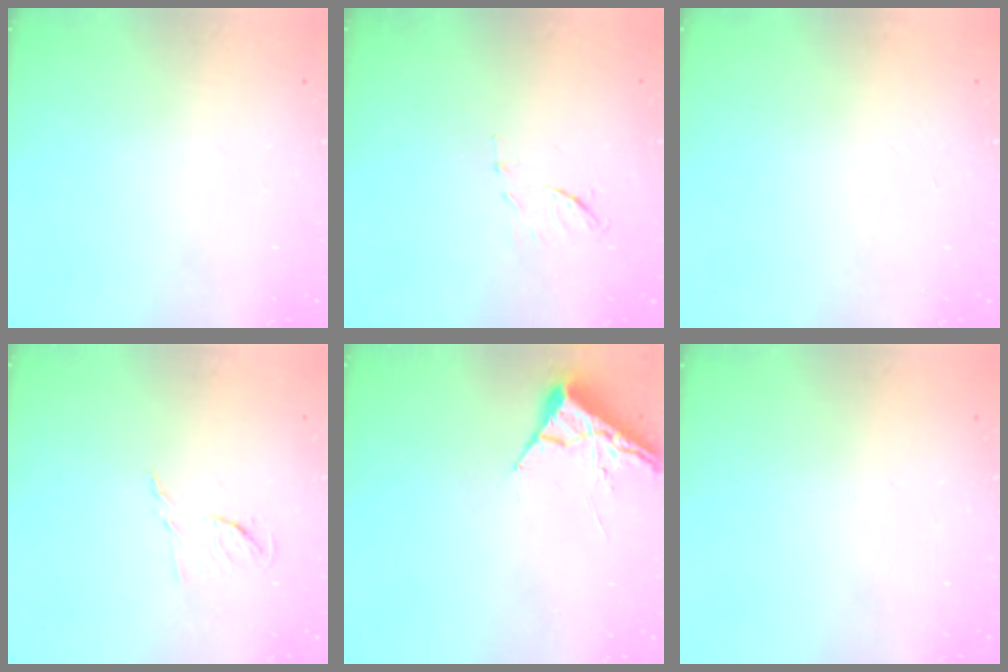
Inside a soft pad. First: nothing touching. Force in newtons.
{"total": 6.3, "press": 6.2, "slide": 0.6}
{"total": 1.6, "press": 1.5, "slide": 0.1}
{"total": 7.3, "press": 7.3, "slide": 0.5}
{"total": 3.7, "press": 3.6, "slide": 0.5}
{"total": 0.0}